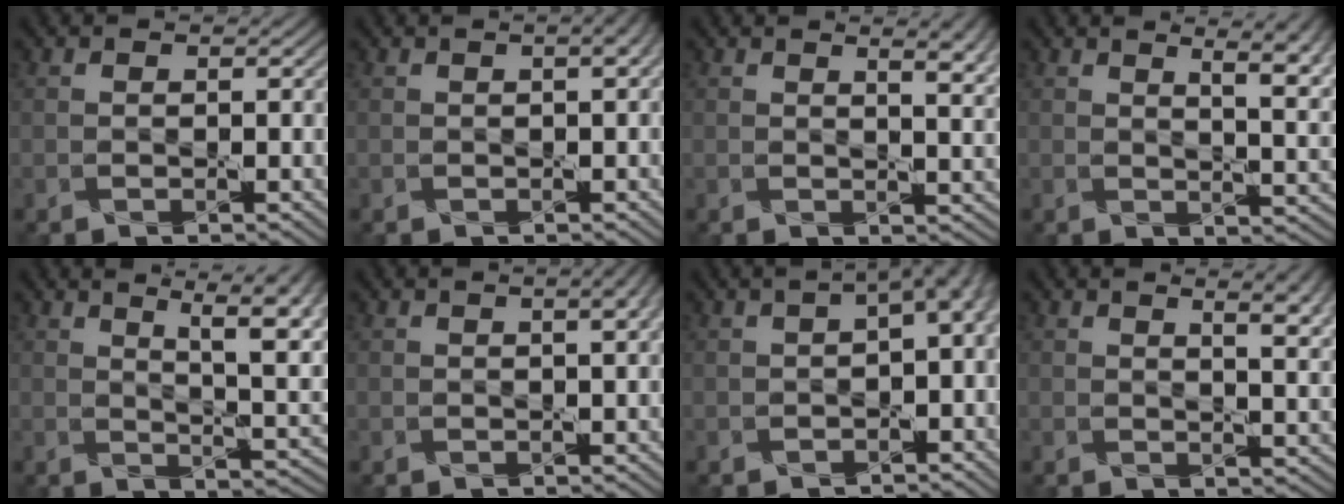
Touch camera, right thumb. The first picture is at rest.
{"total": 2.3, "force": [0.7, 0.7, 2.0], "torque": [-0.025, 0.008, 0.007]}
{"total": 5.5, "force": [2.7, 1.9, 4.4], "torque": [-0.051, 0.011, 0.031]}
{"total": 9.1, "force": [4.4, 3.2, 7.4], "torque": [-0.082, 0.023, 0.049]}
{"total": 11.1, "force": [5.1, 3.7, 9.2], "torque": [-0.135, 0.016, 0.074]}
{"total": 2.9, "force": [1.0, 0.8, 2.6], "torque": [-0.030, 0.008, 0.007]}
{"total": 5.7, "force": [0.1, 2.7, 5.1], "torque": [-0.065, -0.001, 0.005]}
{"total": 6.7, "force": [3.2, 2.3, 5.5], "torque": [-0.054, 0.016, 0.035]}